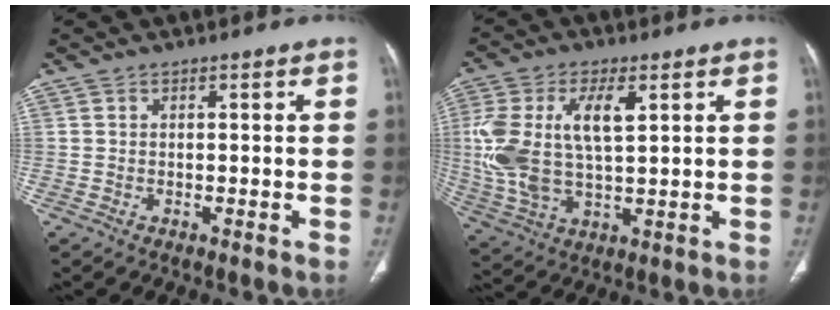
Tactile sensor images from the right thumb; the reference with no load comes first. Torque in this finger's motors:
{"motor_torque": [0.62, 1.12, 1.14, 0.02, 0.20]}